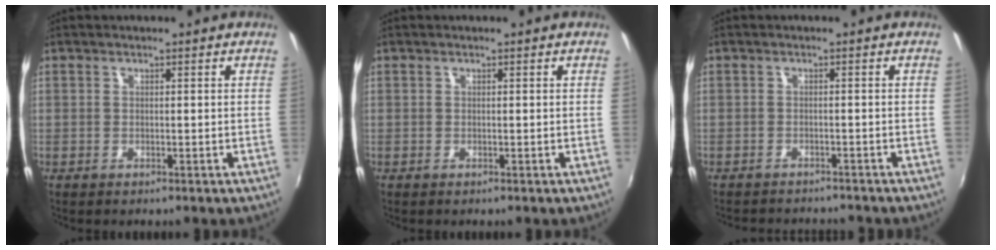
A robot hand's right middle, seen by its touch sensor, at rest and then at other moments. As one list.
[{"total": 0.0}, {"total": 6.1, "force": [-5.7, 1.3, 1.6], "torque": [-0.046, -0.010, -0.082]}]